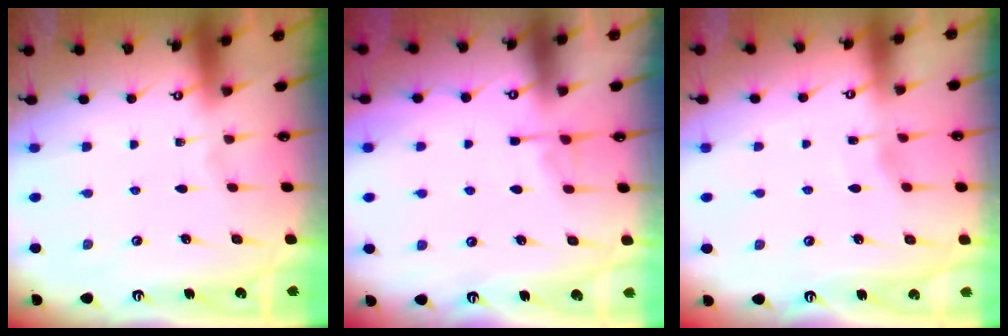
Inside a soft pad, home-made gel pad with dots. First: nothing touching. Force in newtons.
{"total": 4.2, "press": 4.1, "slide": 0.7}
{"total": 3.0, "press": 2.9, "slide": 0.3}